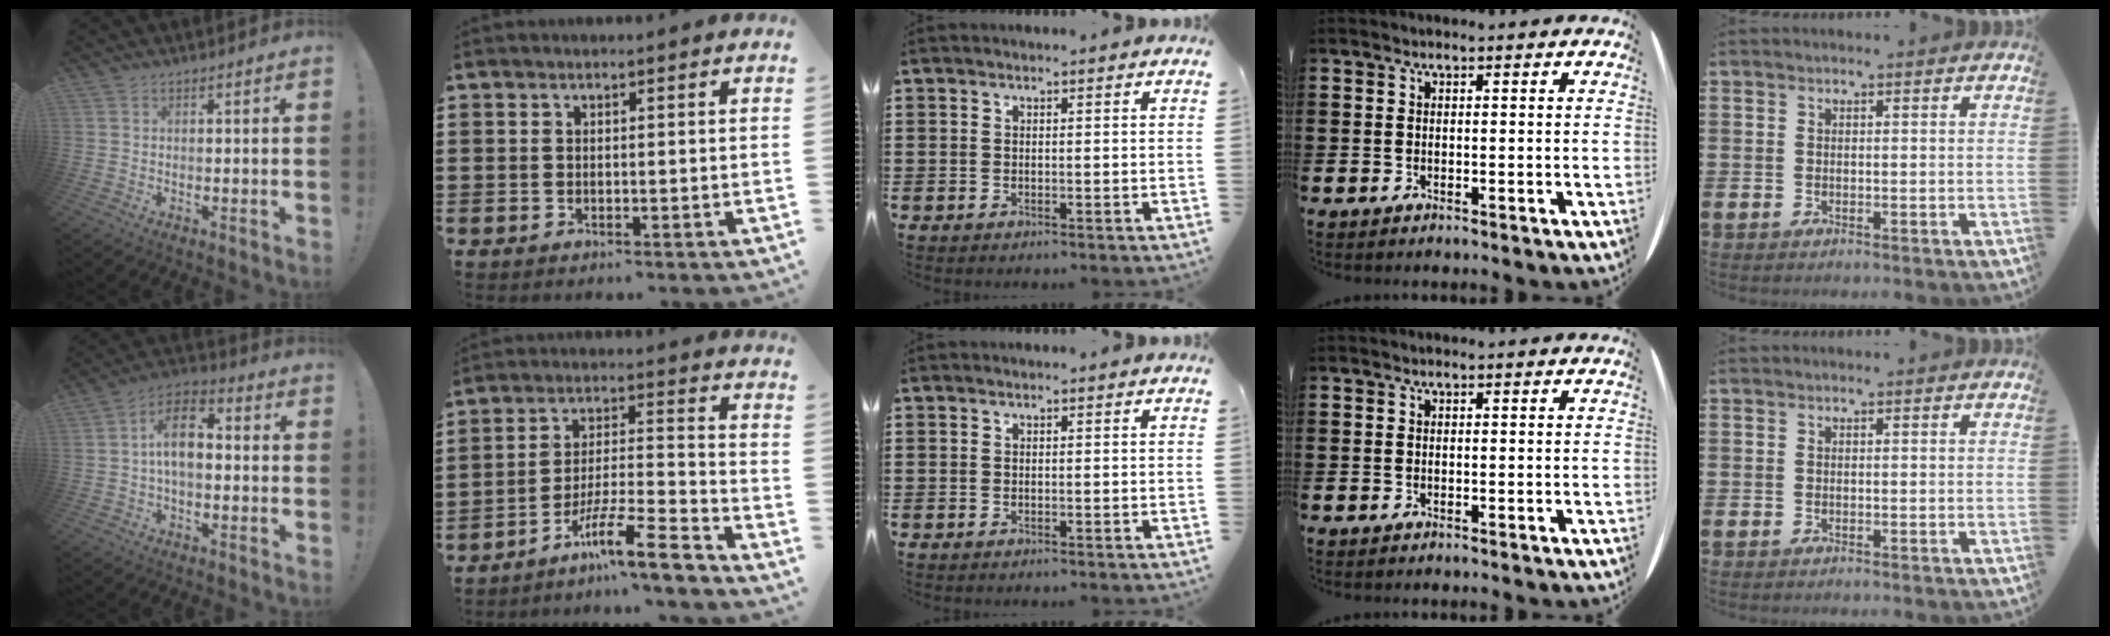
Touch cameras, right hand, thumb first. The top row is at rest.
{"thumb": {"total": 10.7, "force": [0.4, 6.1, 8.7], "torque": [-0.153, 0.011, 0.010]}, "index": {"total": 10.8, "force": [-8.3, 1.0, 6.9], "torque": [-0.114, 0.013, -0.158]}}